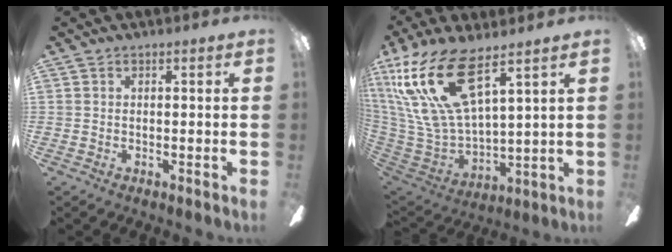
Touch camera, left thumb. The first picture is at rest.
{"total": 23.6, "force": [13.3, 9.4, 17.1], "torque": [-0.375, -0.075, 0.239]}